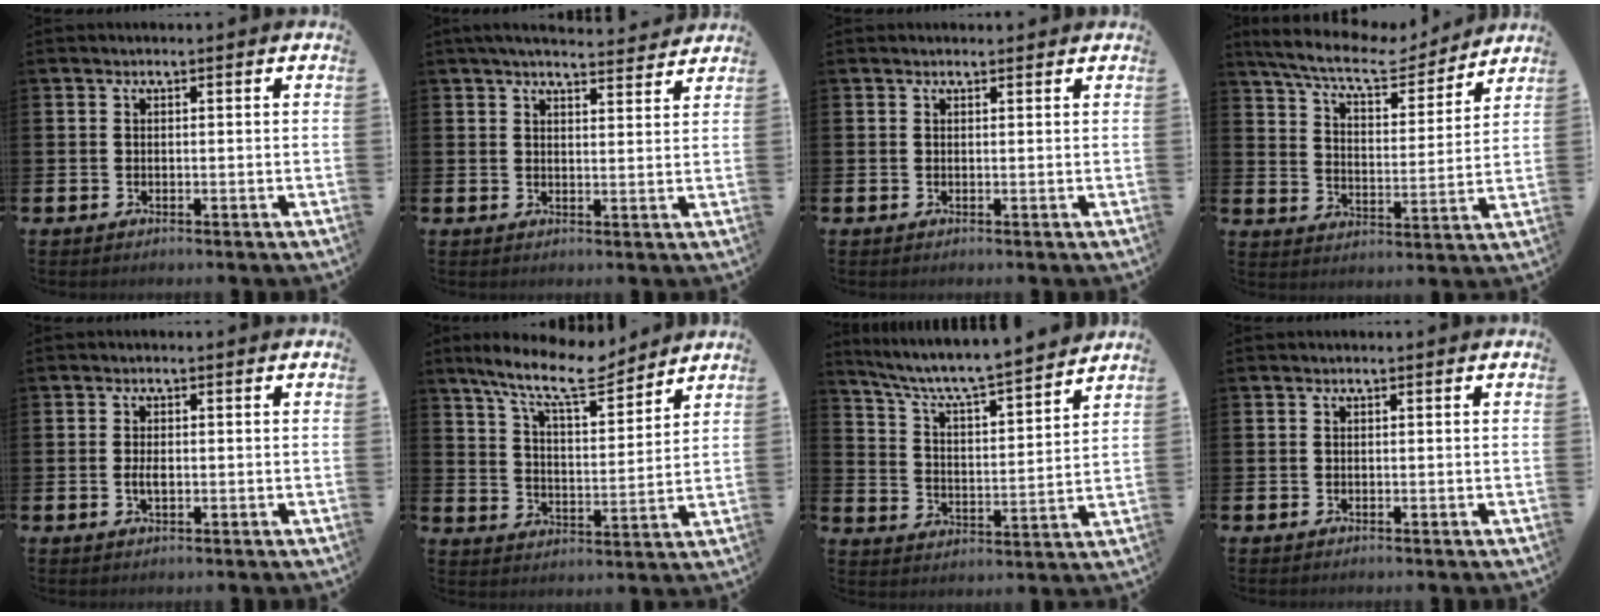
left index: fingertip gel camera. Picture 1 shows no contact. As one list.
[{"total": 4.2, "force": [4.1, 0.3, 1.0], "torque": [-0.027, -0.016, 0.073]}, {"total": 0.7, "force": [0.6, 0.1, 0.2], "torque": [0.005, -0.001, 0.010]}, {"total": 9.0, "force": [8.1, 1.8, 3.6], "torque": [-0.095, -0.054, 0.136]}, {"total": 1.8, "force": [-0.1, 0.8, 1.6], "torque": [-0.031, 0.002, -0.002]}, {"total": 10.6, "force": [9.2, 2.1, 4.8], "torque": [-0.115, -0.045, 0.162]}, {"total": 7.1, "force": [6.6, 0.4, 2.5], "torque": [-0.084, -0.053, 0.110]}, {"total": 0.0}]